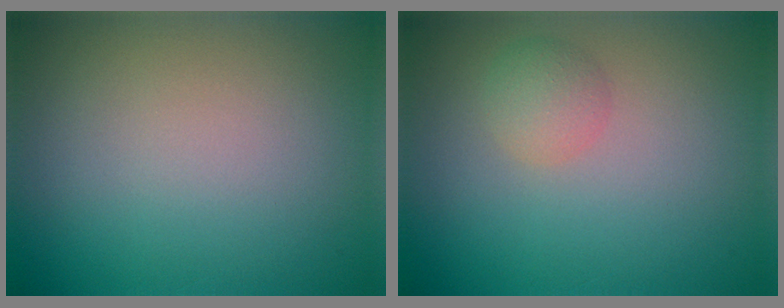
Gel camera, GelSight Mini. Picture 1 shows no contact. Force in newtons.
{"total": 1.8, "press": 1.8, "slide": 0.1}